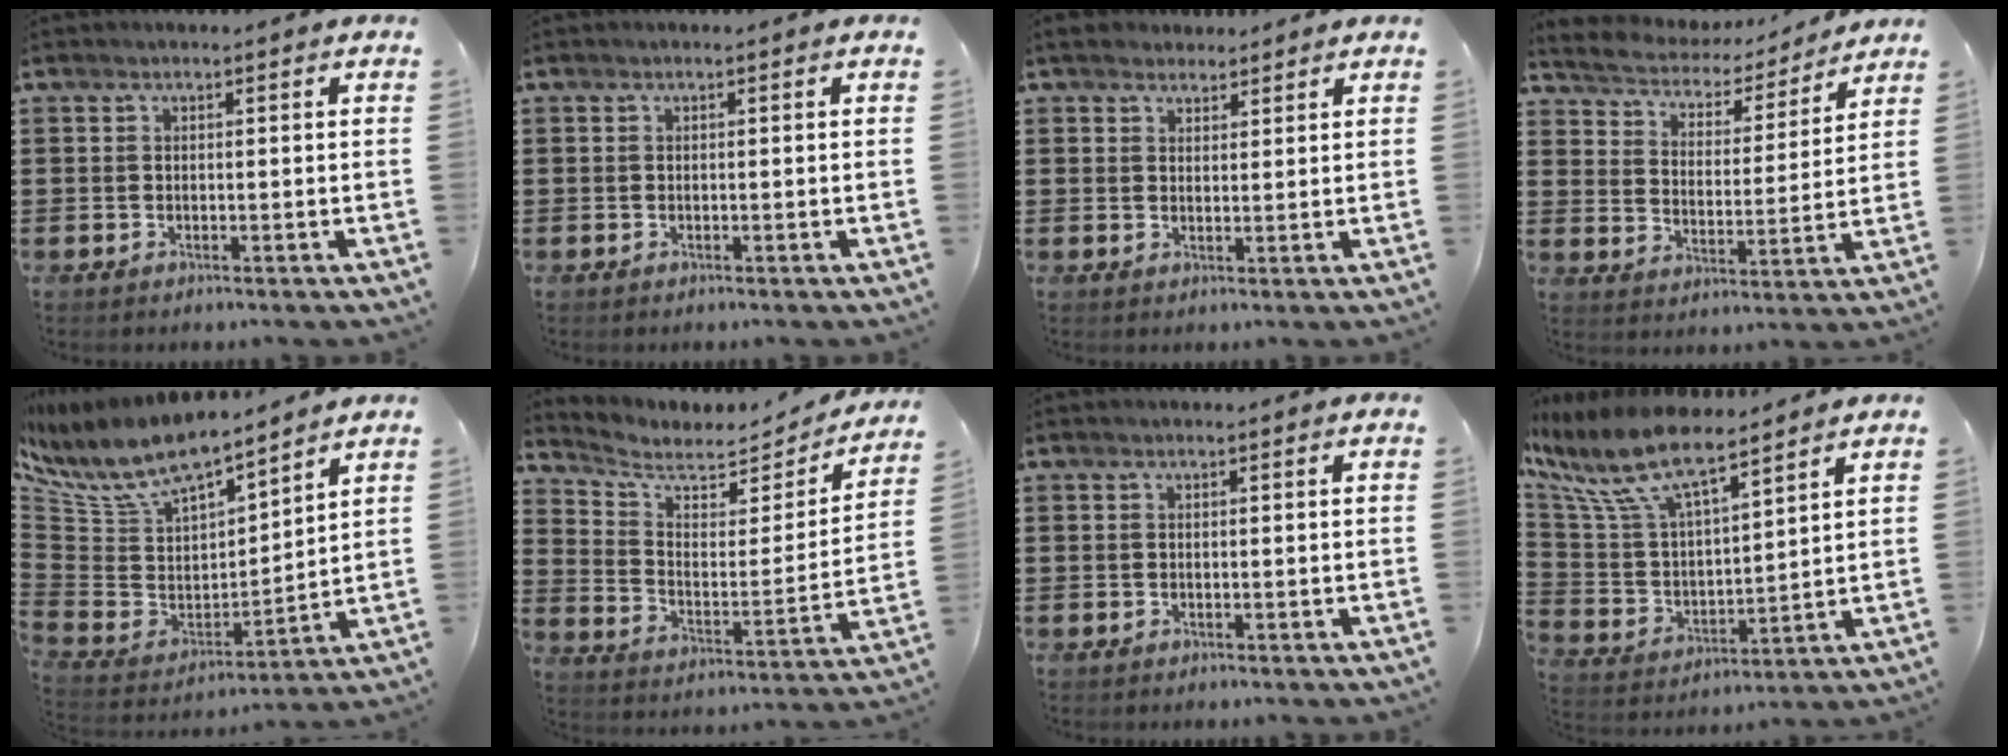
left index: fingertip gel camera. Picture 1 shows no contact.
{"total": 0.0}
{"total": 3.0, "force": [2.6, 1.5, 0.3], "torque": [-0.015, 0.004, 0.051]}
{"total": 3.6, "force": [3.5, 0.8, 0.1], "torque": [-0.029, -0.028, 0.051]}
{"total": 9.9, "force": [8.1, 3.0, 4.7], "torque": [-0.126, -0.057, 0.143]}
{"total": 5.5, "force": [4.5, 2.1, 2.3], "torque": [-0.071, -0.030, 0.076]}
{"total": 0.0}
{"total": 11.7, "force": [8.7, 3.2, 7.0], "torque": [-0.173, -0.038, 0.152]}